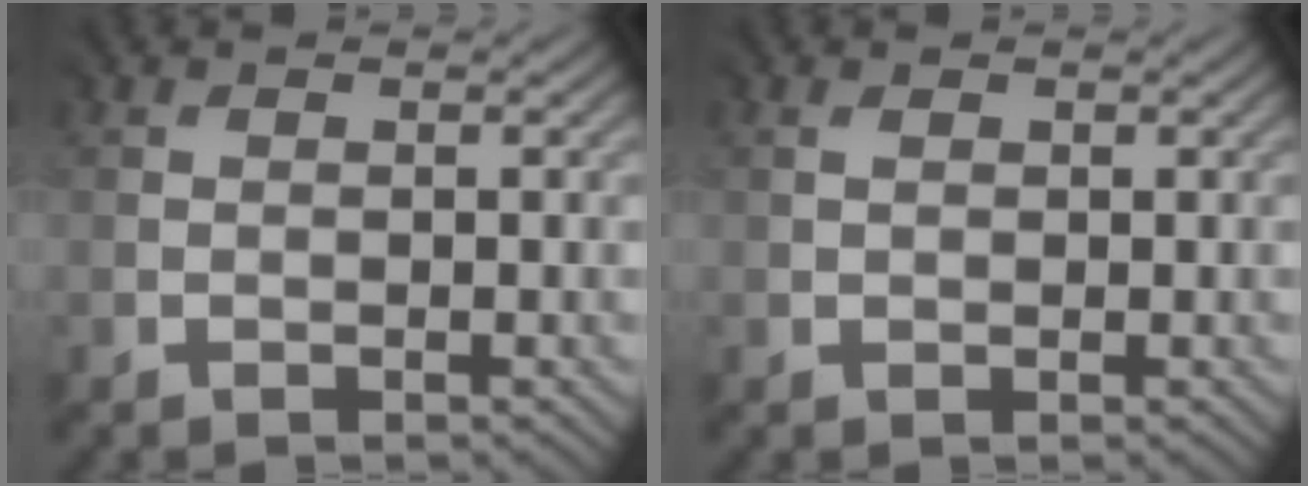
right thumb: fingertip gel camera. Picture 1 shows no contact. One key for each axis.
{"total": 0.9, "fx": 0.4, "fy": 0.7, "fz": 0.4, "tx": -0.013, "ty": 0.002, "tz": 0.010}